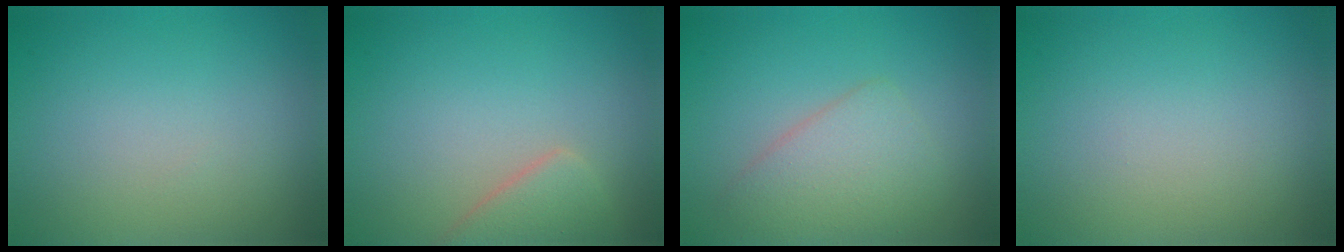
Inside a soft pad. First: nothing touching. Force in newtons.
{"total": 2.8, "press": 2.8, "slide": 0.2}
{"total": 3.4, "press": 3.4, "slide": 0.0}
{"total": 0.0}